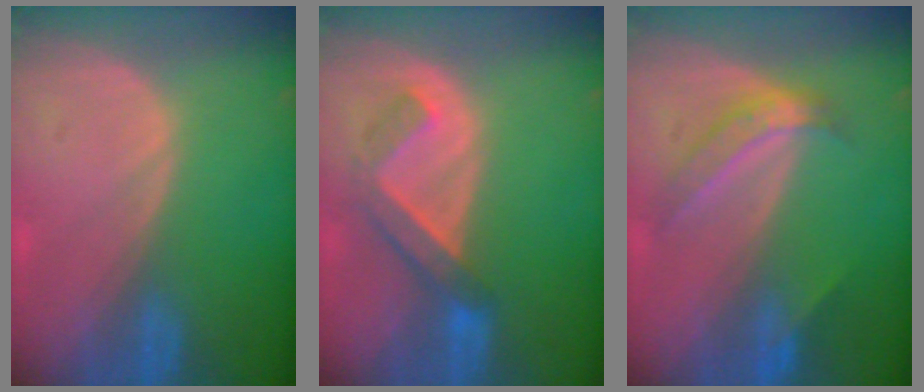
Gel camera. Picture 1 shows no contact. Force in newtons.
{"total": 5.1, "press": 5.1, "slide": 0.6}
{"total": 5.6, "press": 4.8, "slide": 2.9}